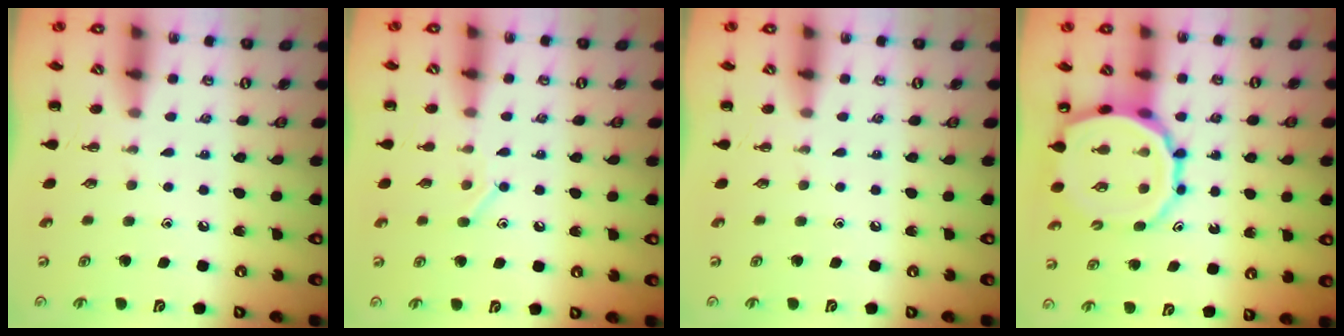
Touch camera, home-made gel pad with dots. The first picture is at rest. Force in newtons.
{"total": 8.0, "press": 7.8, "slide": 1.7}
{"total": 0.0}
{"total": 16.3, "press": 15.8, "slide": 4.0}